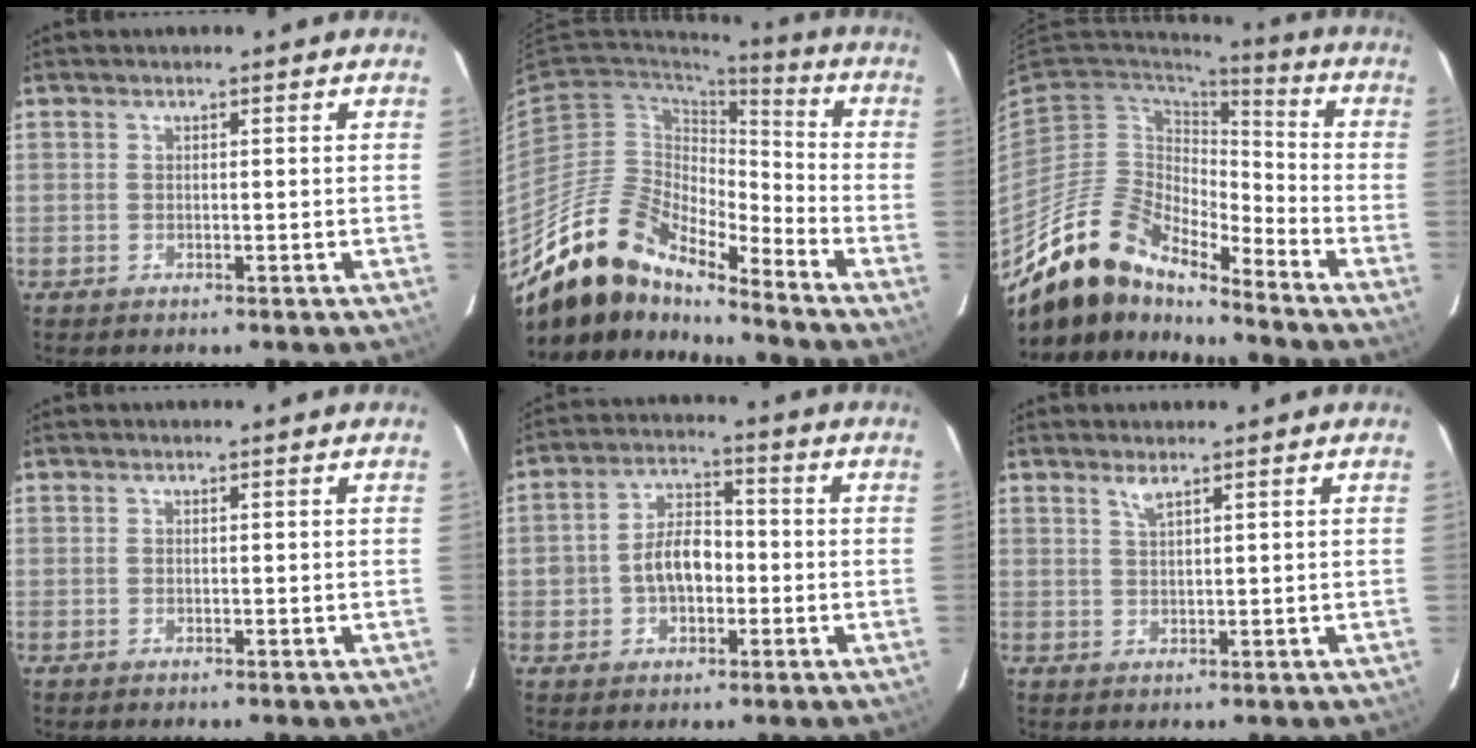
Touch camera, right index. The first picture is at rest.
{"total": 17.6, "force": [-15.2, 5.3, 7.0], "torque": [-0.121, 0.003, -0.286]}
{"total": 16.5, "force": [-14.5, 4.8, 6.1], "torque": [-0.113, -0.001, -0.276]}
{"total": 0.0}
{"total": 7.8, "force": [-1.5, 5.4, 5.4], "torque": [-0.100, 0.023, -0.017]}
{"total": 1.8, "force": [1.4, 0.0, 1.1], "torque": [-0.023, 0.000, 0.026]}